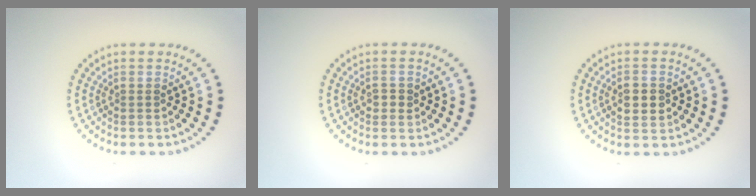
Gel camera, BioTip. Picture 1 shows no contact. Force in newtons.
{"total": 1.0, "press": 1.0, "slide": 0.1}
{"total": 2.7, "press": 2.7, "slide": 0.1}